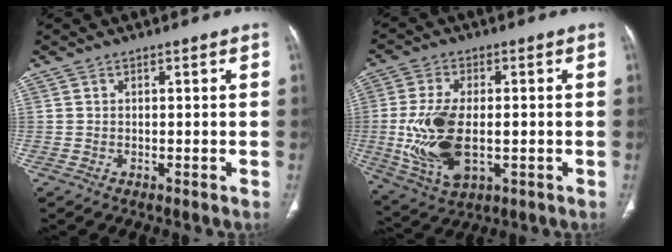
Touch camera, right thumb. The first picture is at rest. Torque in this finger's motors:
{"motor_torque": [1.71, 1.65, 1.27, 0.30, 0.18]}